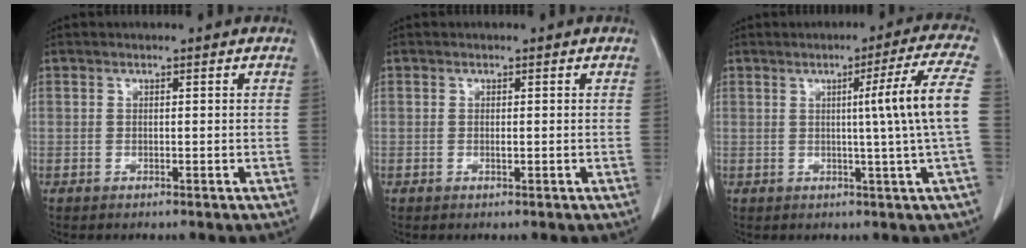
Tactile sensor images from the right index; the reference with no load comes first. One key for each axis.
{"total": 0.6, "fx": 0.0, "fy": 0.2, "fz": 0.5, "tx": -0.011, "ty": -0.001, "tz": 0.000}
{"total": 9.4, "fx": 0.5, "fy": -2.6, "fz": 9.0, "tx": -0.122, "ty": 0.000, "tz": 0.011}